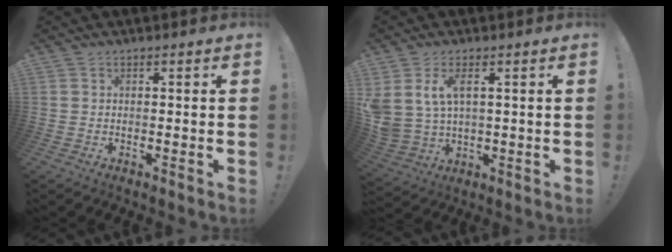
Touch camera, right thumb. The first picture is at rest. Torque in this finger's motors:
{"motor_torque": [0.19, 0.35, 0.44, 0.51, 0.36]}